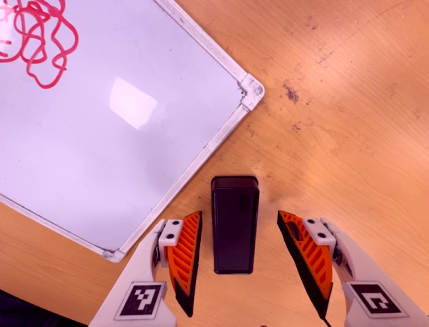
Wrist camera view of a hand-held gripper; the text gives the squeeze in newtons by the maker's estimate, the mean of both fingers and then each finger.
{"total": 0.0}